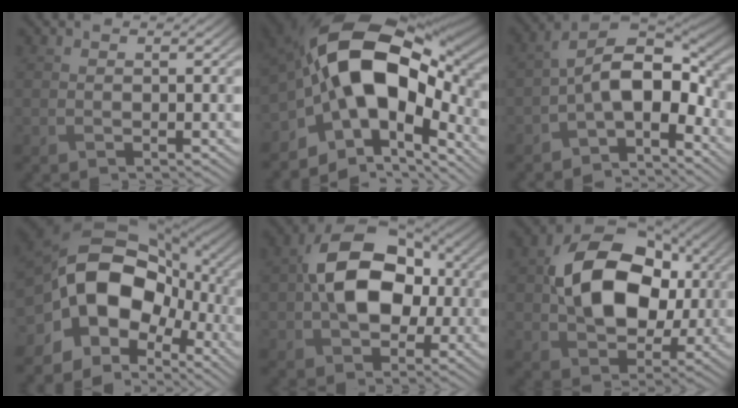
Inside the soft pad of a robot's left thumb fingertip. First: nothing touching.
{"total": 17.7, "force": [-2.6, 10.5, 14.0], "torque": [-0.237, 0.008, -0.054]}
{"total": 9.3, "force": [-3.1, 5.0, 7.2], "torque": [-0.124, 0.004, -0.072]}
{"total": 16.0, "force": [-3.5, 11.3, 10.8], "torque": [-0.192, -0.002, -0.070]}
{"total": 13.1, "force": [0.3, 8.8, 9.7], "torque": [-0.171, 0.016, -0.005]}
{"total": 14.5, "force": [1.5, 10.1, 10.3], "torque": [-0.177, 0.016, 0.024]}